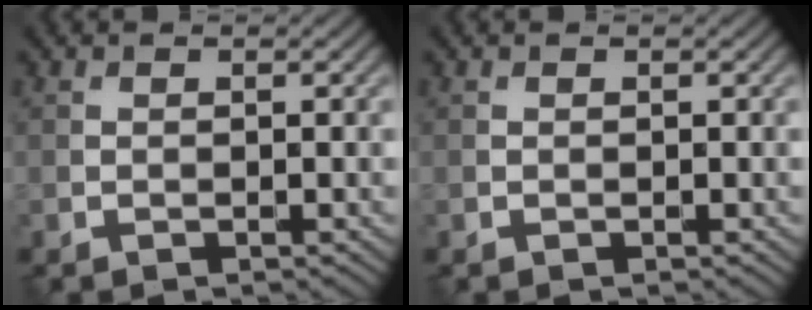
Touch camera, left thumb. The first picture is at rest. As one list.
[{"total": 0.0}]